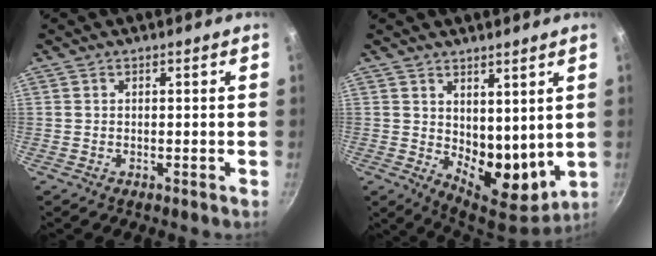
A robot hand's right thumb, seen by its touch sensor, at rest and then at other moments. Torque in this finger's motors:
{"motor_torque": [-0.91, 1.34, -0.17, 0.21, 0.07]}